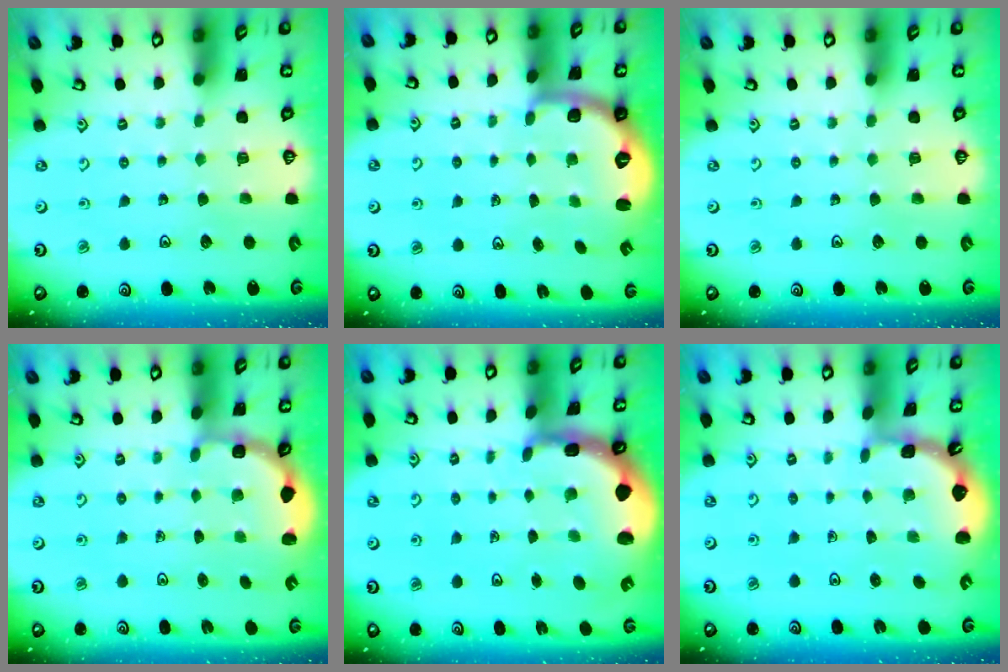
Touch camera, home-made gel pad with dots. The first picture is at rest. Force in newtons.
{"total": 2.5, "press": 2.0, "slide": 1.5}
{"total": 0.0}
{"total": 3.0, "press": 2.3, "slide": 1.8}
{"total": 3.6, "press": 3.5, "slide": 1.1}
{"total": 0.9, "press": 0.9, "slide": 0.2}